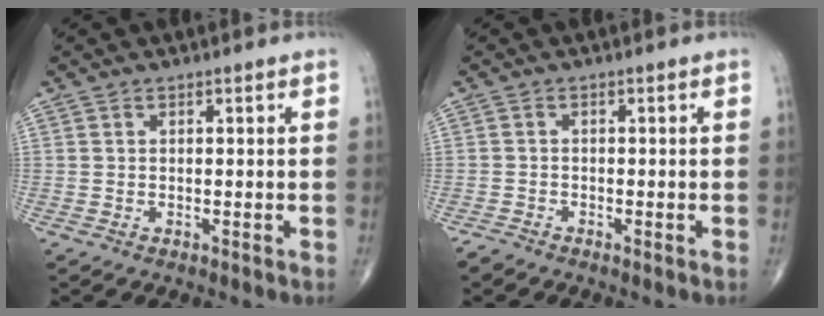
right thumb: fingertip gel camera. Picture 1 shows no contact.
{"total": 1.3, "force": [-1.2, 0.4, 0.2], "torque": [-0.004, -0.003, -0.026]}